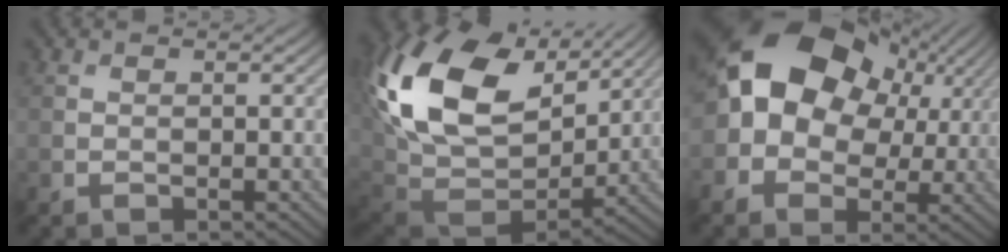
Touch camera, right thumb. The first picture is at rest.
{"total": 21.4, "force": [7.1, 14.6, 13.9], "torque": [-0.327, 0.011, 0.157]}
{"total": 15.2, "force": [3.3, 11.5, 9.3], "torque": [-0.178, 0.012, 0.057]}